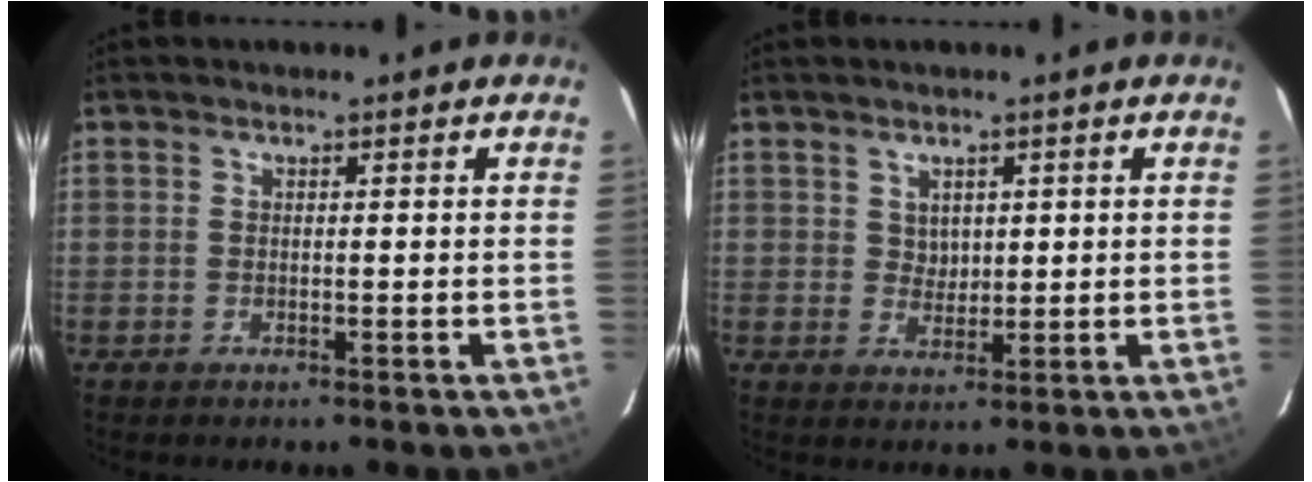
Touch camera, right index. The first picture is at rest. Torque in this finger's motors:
{"motor_torque": [-0.19, -0.10, -0.08, -0.01]}